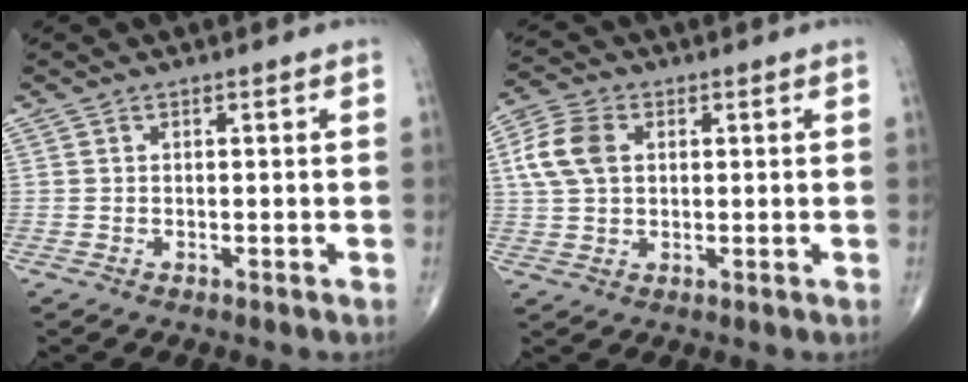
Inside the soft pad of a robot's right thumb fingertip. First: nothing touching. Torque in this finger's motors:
{"motor_torque": [-0.09, 0.08, 0.44, 0.09, 0.12]}